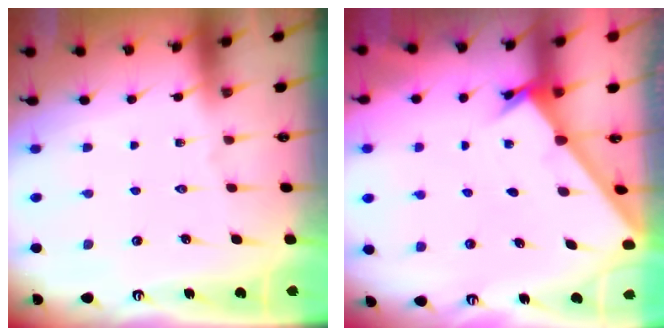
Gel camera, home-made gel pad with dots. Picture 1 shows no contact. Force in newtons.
{"total": 2.0, "press": 2.0, "slide": 0.1}